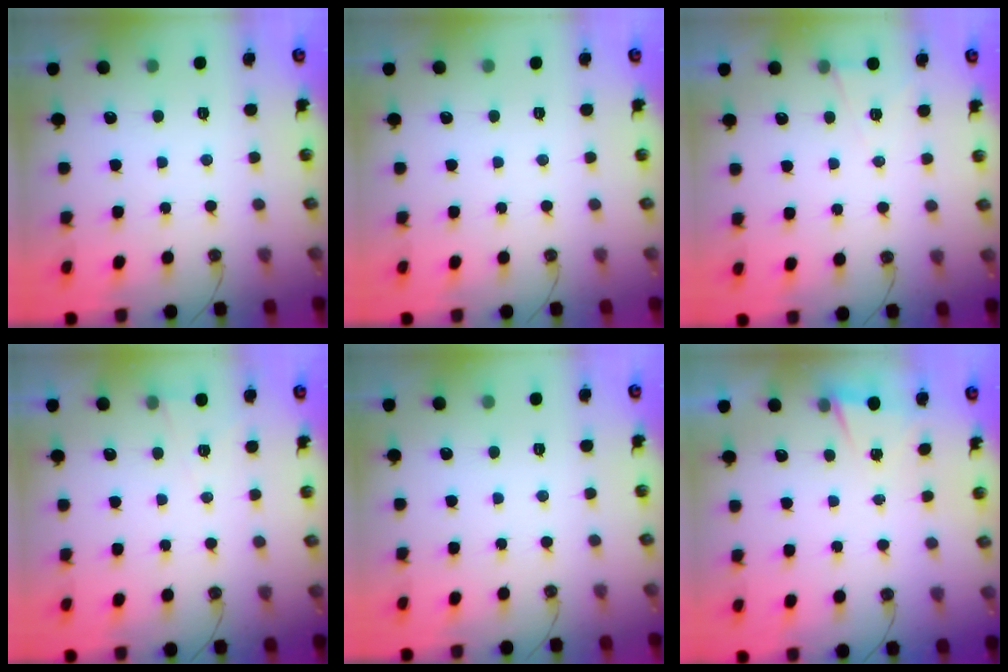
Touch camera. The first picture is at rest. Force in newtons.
{"total": 0.0}
{"total": 5.7, "press": 3.7, "slide": 4.3}
{"total": 5.1, "press": 2.6, "slide": 4.4}
{"total": 0.0}
{"total": 1.3, "press": 0.7, "slide": 1.1}